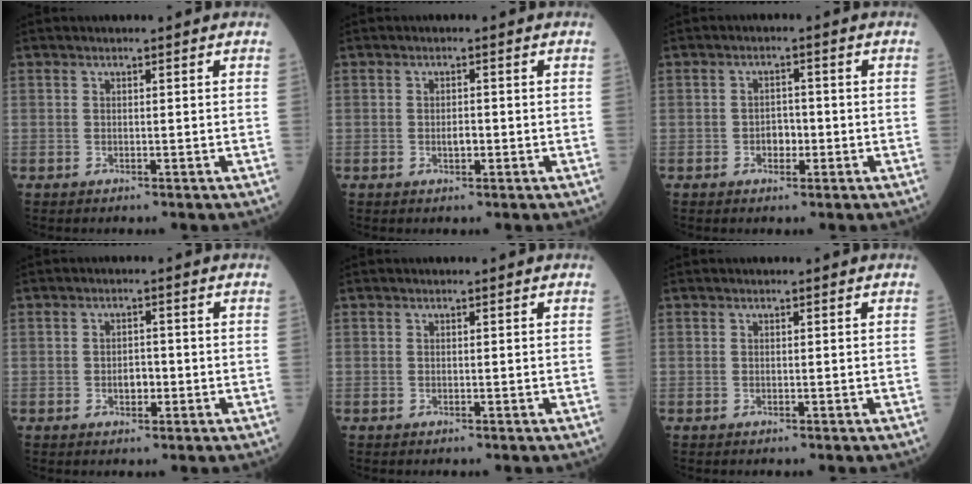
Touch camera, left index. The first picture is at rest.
{"total": 1.6, "force": [-0.3, 0.7, 1.4], "torque": [-0.025, 0.001, -0.004]}
{"total": 2.5, "force": [-0.8, 1.6, 1.8], "torque": [-0.022, 0.007, -0.012]}
{"total": 2.3, "force": [-0.6, 1.4, 1.8], "torque": [-0.026, 0.004, -0.008]}
{"total": 0.0}
{"total": 0.0}